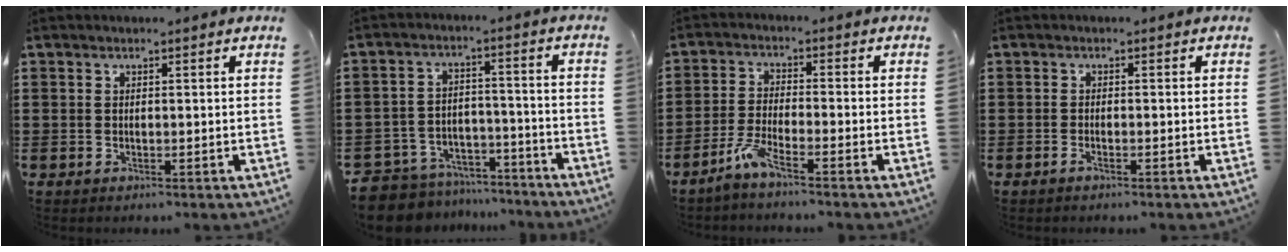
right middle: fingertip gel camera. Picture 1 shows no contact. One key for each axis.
{"total": 7.5, "fx": -7.3, "fy": 1.4, "fz": 0.3, "tx": -0.020, "ty": 0.016, "tz": -0.150}
{"total": 4.4, "fx": -3.2, "fy": 0.4, "fz": 3.0, "tx": -0.078, "ty": -0.009, "tz": -0.067}
{"total": 0.7, "fx": -0.5, "fy": 0.1, "fz": 0.5, "tx": -0.011, "ty": -0.003, "tz": -0.009}